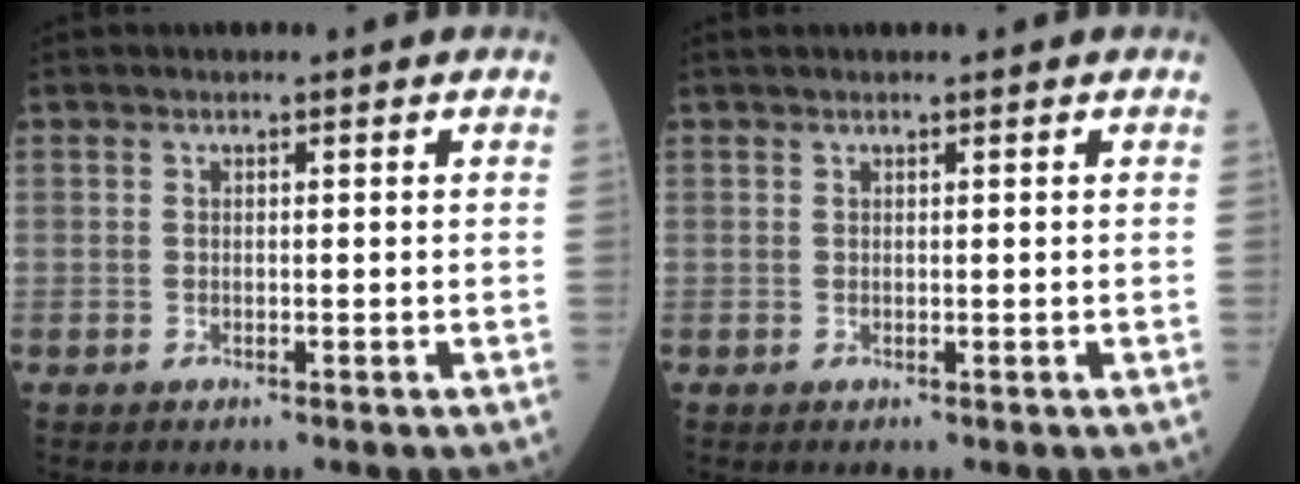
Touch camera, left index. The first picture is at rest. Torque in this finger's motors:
{"motor_torque": [0.14, -0.15, -0.05, 0.00]}